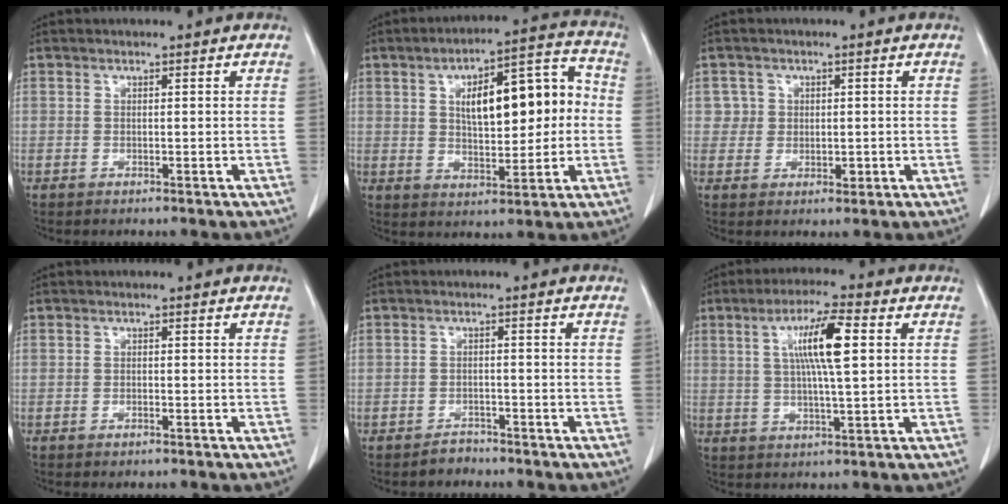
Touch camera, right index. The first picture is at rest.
{"total": 14.2, "force": [1.6, 5.4, 13.0], "torque": [-0.190, 0.039, 0.032]}
{"total": 3.1, "force": [0.6, 3.1, 0.2], "torque": [0.009, 0.002, 0.010]}
{"total": 0.8, "force": [-0.5, 0.2, 0.5], "torque": [-0.012, -0.001, -0.006]}
{"total": 2.0, "force": [-1.8, 0.9, 0.1], "torque": [-0.003, 0.002, -0.028]}
{"total": 9.0, "force": [2.3, 0.6, 8.7], "torque": [-0.159, 0.008, 0.040]}